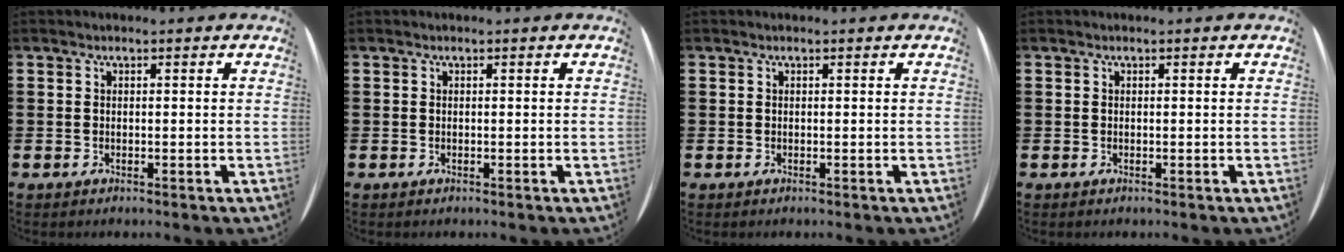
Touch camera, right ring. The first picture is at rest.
{"total": 0.0}
{"total": 0.0}
{"total": 0.0}